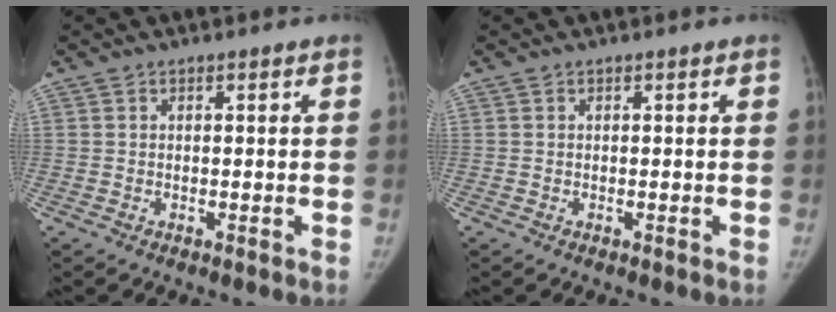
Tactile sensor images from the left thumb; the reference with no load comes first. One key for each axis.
{"total": 0.0}